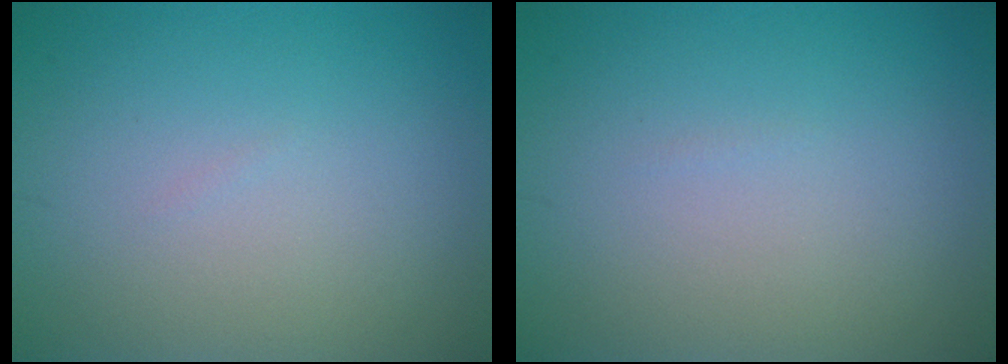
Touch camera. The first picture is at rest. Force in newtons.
{"total": 0.0}